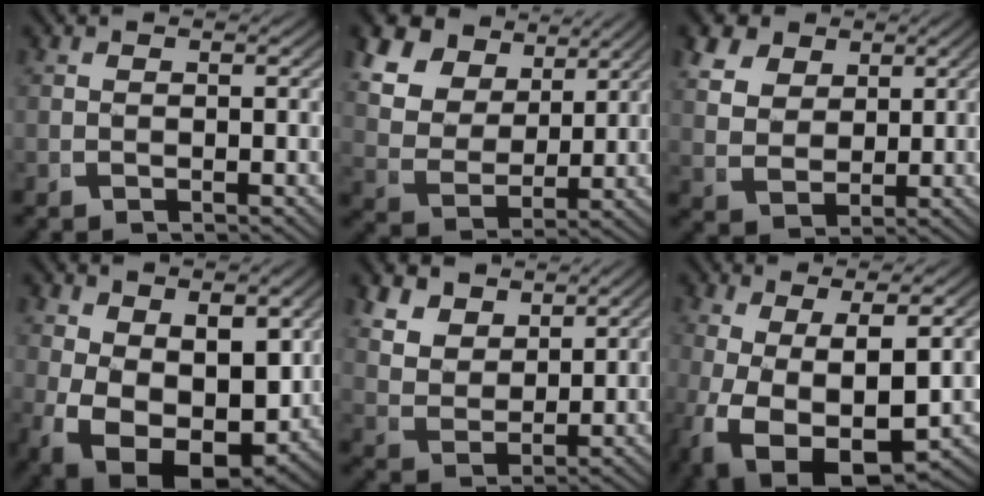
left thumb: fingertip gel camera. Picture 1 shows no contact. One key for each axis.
{"total": 11.1, "fx": 4.1, "fy": 8.1, "fz": 6.4, "tx": -0.152, "ty": -0.012, "tz": 0.068}
{"total": 7.2, "fx": 2.7, "fy": 5.4, "fz": 3.9, "tx": -0.085, "ty": -0.023, "tz": 0.055}
{"total": 11.8, "fx": -3.0, "fy": 8.1, "fz": 8.0, "tx": -0.185, "ty": -0.075, "tz": -0.018}
{"total": 6.1, "fx": 3.2, "fy": 4.0, "fz": 3.3, "tx": -0.072, "ty": -0.017, "tz": 0.066}
{"total": 8.6, "fx": -1.7, "fy": 4.6, "fz": 7.0, "tx": -0.155, "ty": -0.041, "tz": -0.001}